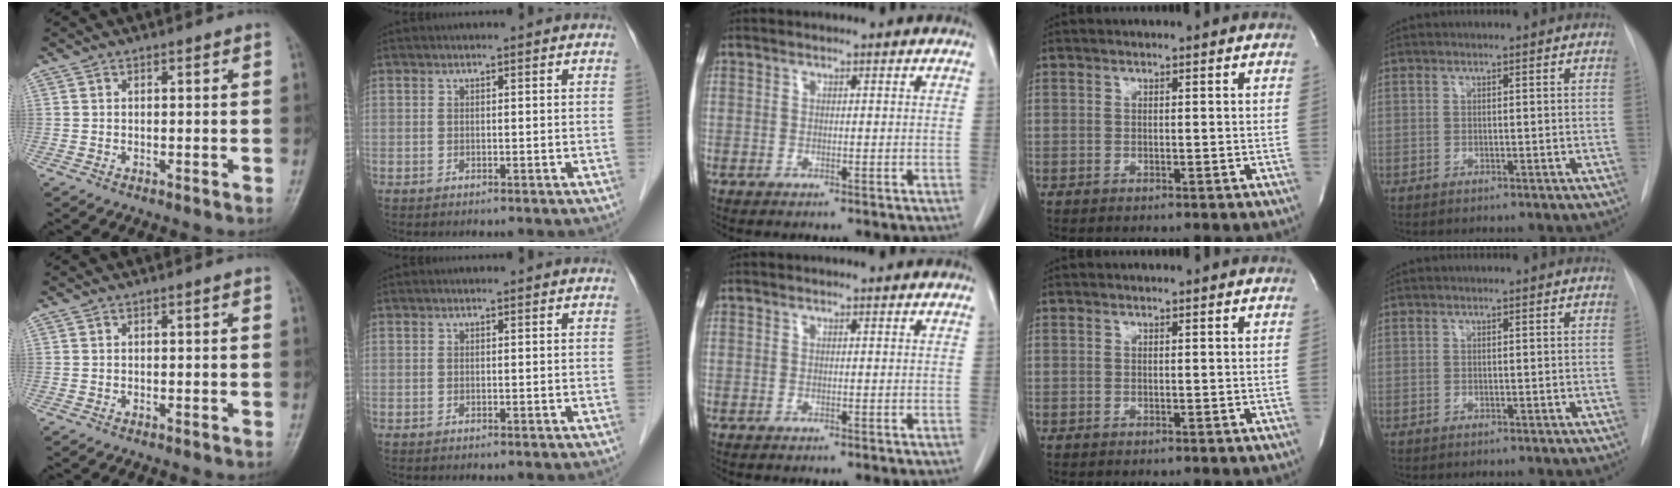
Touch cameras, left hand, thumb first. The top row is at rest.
{}